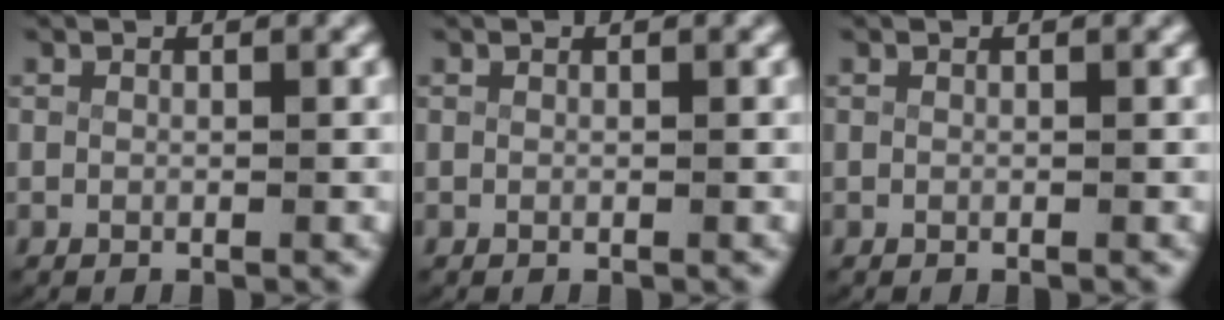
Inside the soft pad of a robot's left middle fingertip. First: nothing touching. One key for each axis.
{"total": 0.0}
{"total": 0.0}